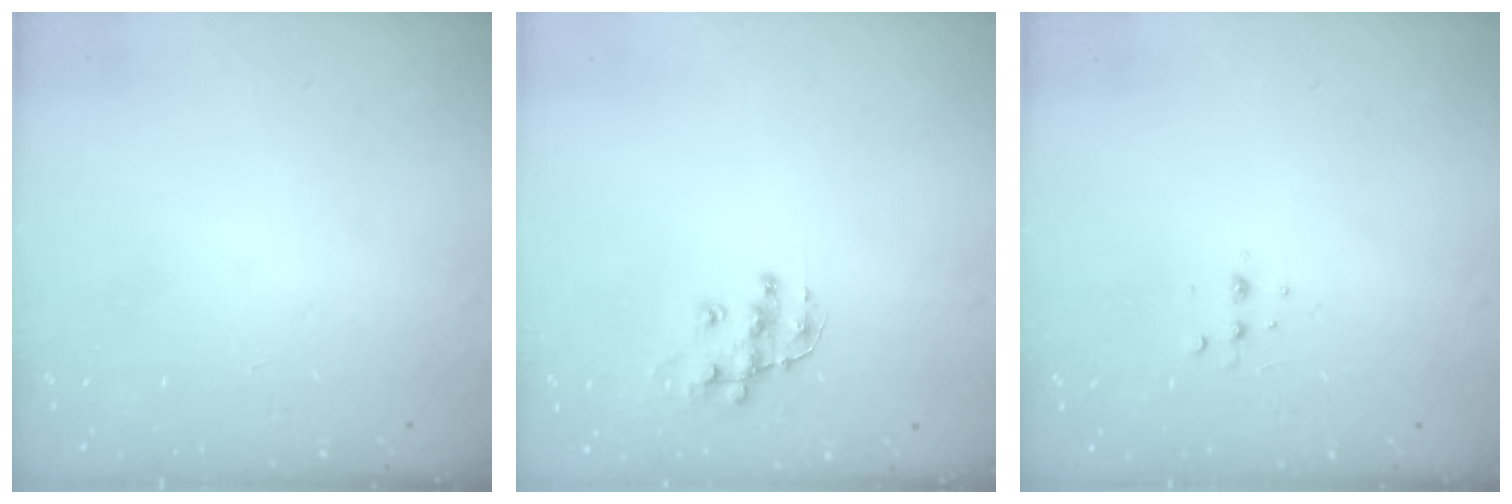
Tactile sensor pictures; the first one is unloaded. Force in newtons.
{"total": 10.8, "press": 10.7, "slide": 0.8}
{"total": 3.1, "press": 3.0, "slide": 0.6}